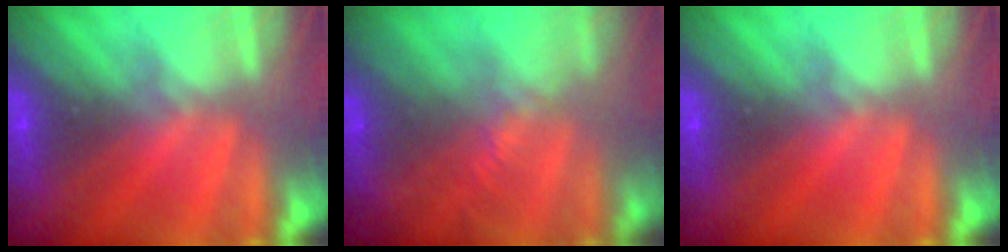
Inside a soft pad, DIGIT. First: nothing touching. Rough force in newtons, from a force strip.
{"total": 7.4}
{"total": 0.0}